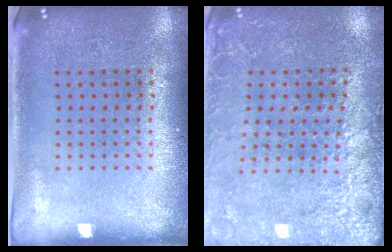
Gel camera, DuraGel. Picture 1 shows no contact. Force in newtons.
{"total": 2.8, "press": 2.8, "slide": 0.1}